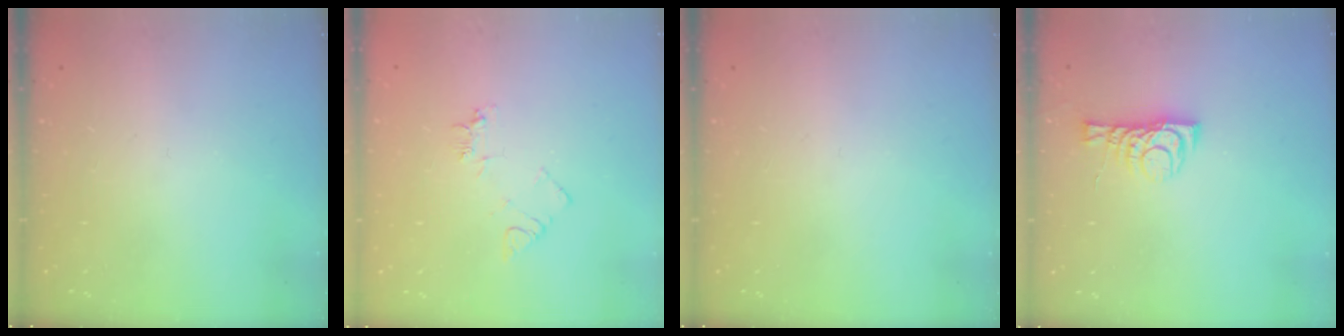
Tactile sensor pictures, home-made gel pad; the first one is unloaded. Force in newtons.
{"total": 5.6, "press": 5.5, "slide": 0.6}
{"total": 0.0}
{"total": 7.0, "press": 6.9, "slide": 0.5}